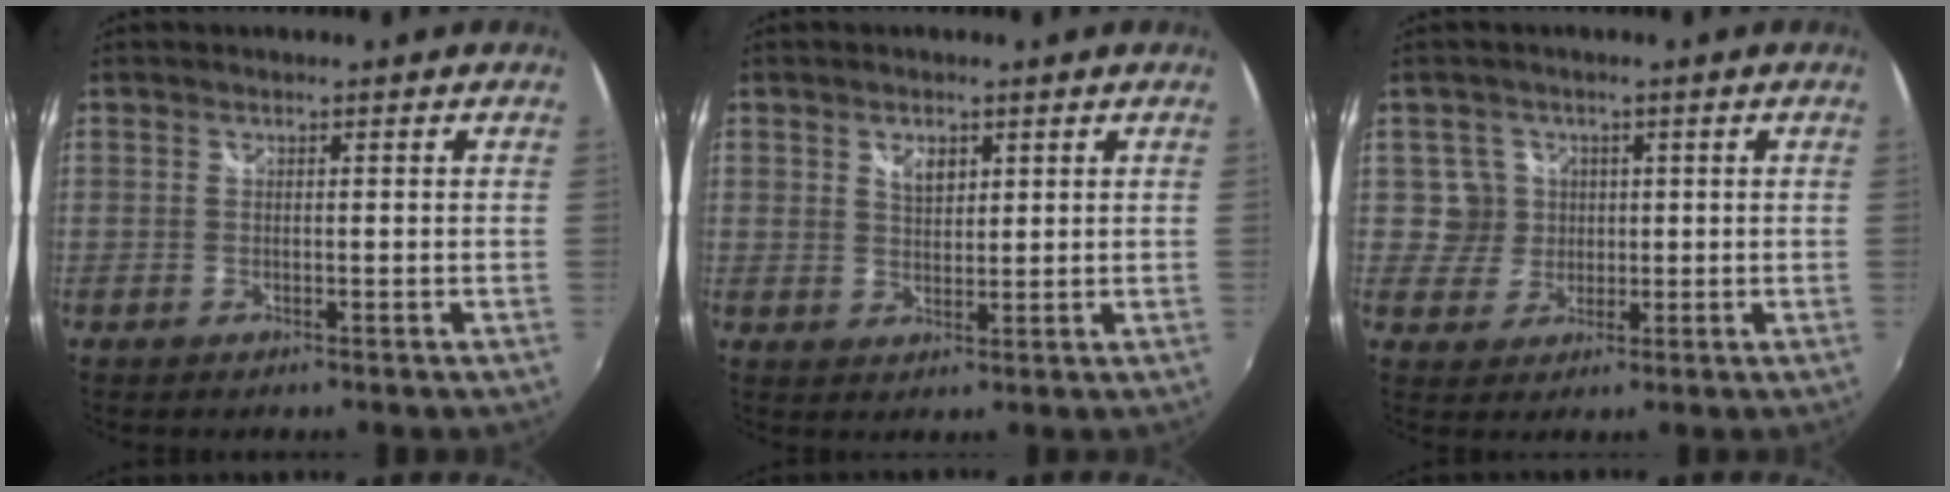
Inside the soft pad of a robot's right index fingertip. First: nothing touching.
{"total": 3.7, "force": [1.8, 2.3, 2.2], "torque": [-0.031, 0.002, 0.031]}
{"total": 4.8, "force": [1.0, 4.6, 0.1], "torque": [0.009, 0.013, 0.019]}